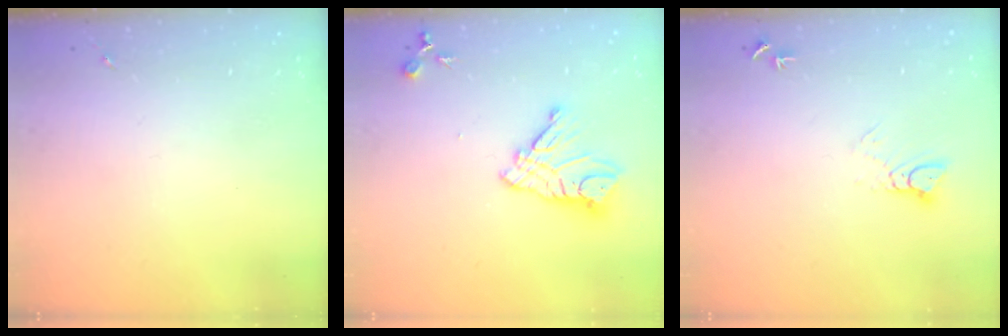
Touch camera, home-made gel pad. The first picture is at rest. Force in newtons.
{"total": 12.8, "press": 12.7, "slide": 1.0}
{"total": 4.7, "press": 4.7, "slide": 0.2}